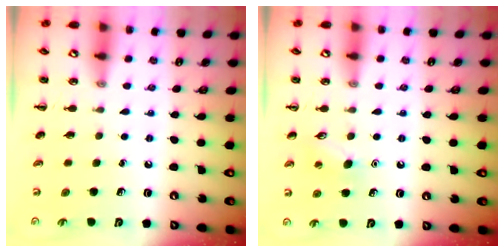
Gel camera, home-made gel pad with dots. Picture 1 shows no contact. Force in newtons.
{"total": 8.2, "press": 8.1, "slide": 1.4}